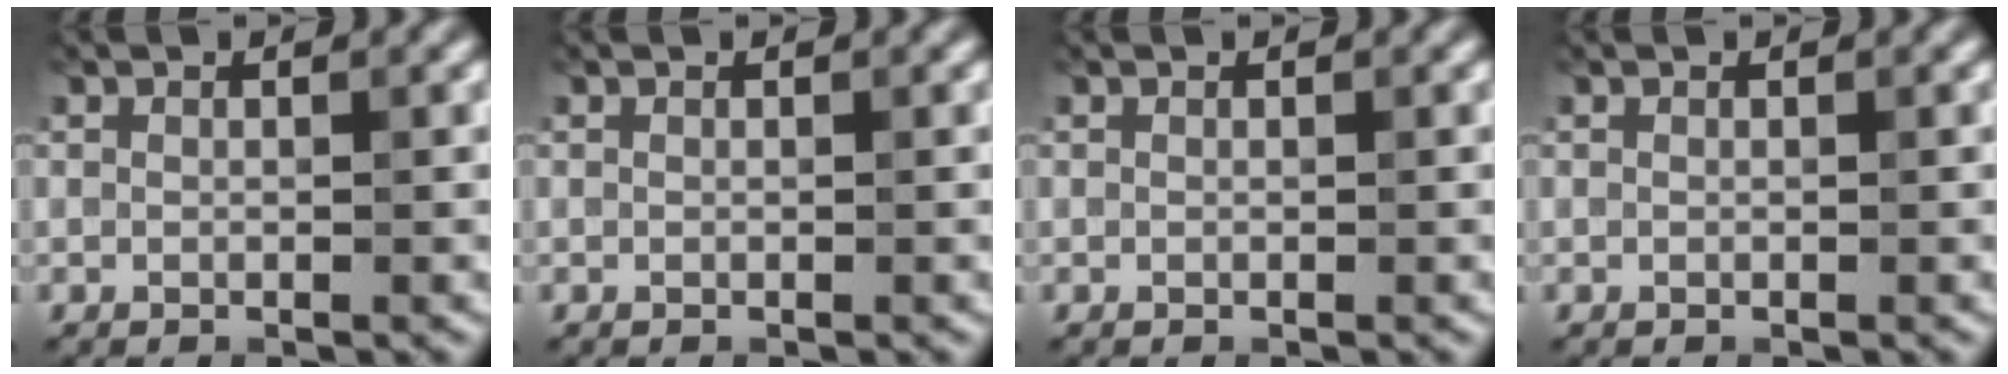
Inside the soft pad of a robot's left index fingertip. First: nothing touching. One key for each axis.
{"total": 0.0}
{"total": 0.0}
{"total": 0.0}